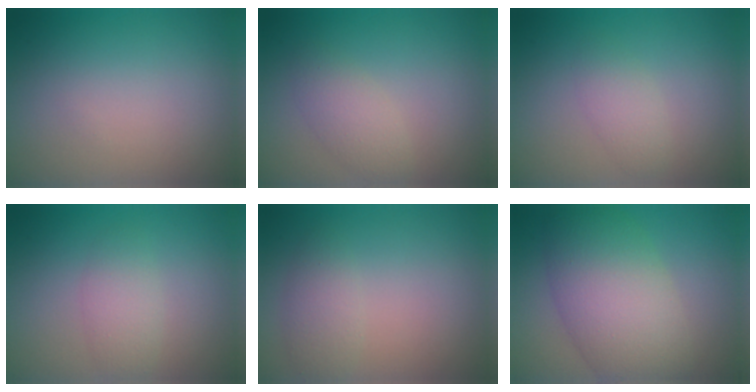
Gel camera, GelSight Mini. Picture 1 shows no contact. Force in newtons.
{"total": 2.4, "press": 2.4, "slide": 0.1}
{"total": 2.0, "press": 2.0, "slide": 0.1}
{"total": 2.5, "press": 2.5, "slide": 0.0}
{"total": 2.0, "press": 2.0, "slide": 0.1}
{"total": 9.6, "press": 9.6, "slide": 0.5}